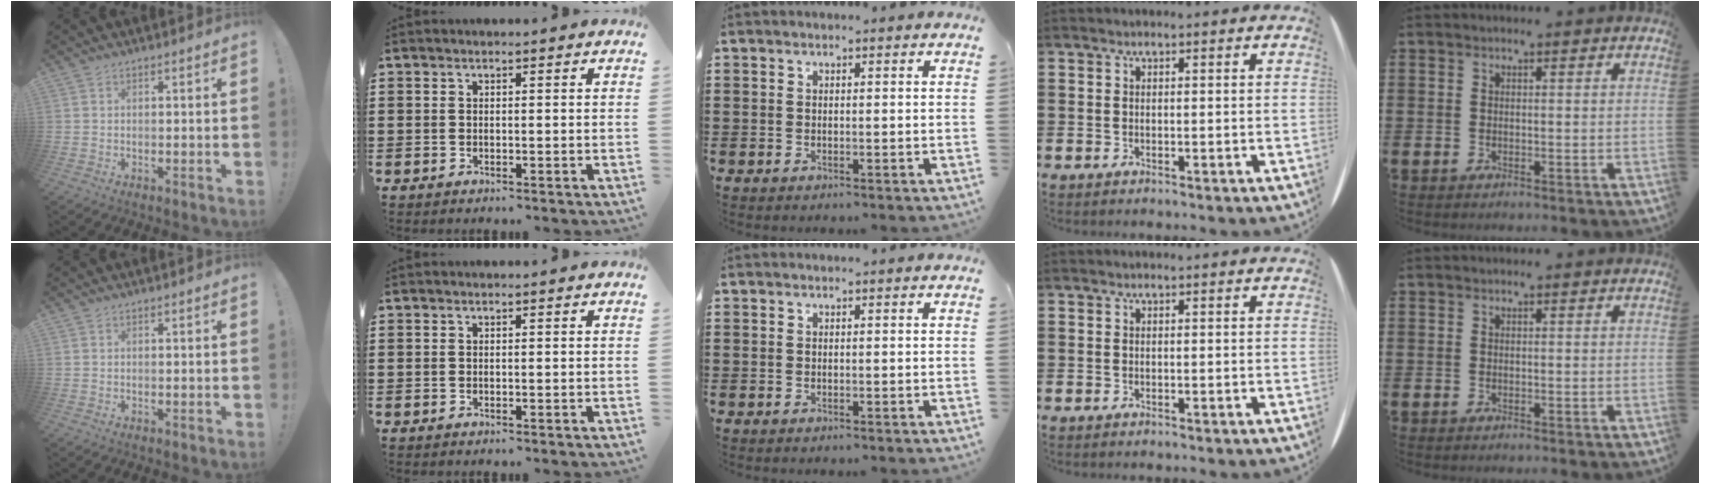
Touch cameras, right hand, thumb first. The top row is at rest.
{}